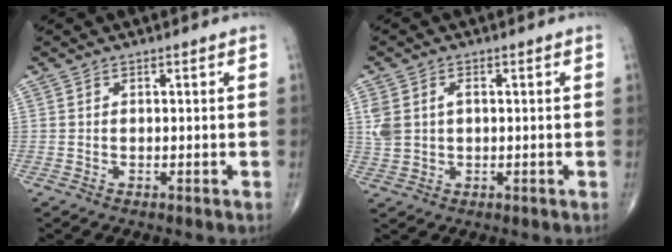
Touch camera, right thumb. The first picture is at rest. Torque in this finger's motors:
{"motor_torque": [0.03, 0.02, 0.50, 0.28, 0.02]}